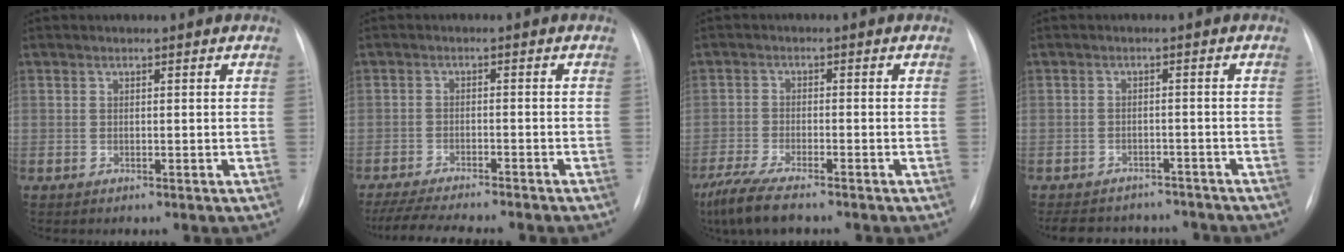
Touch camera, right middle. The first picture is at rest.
{"total": 12.1, "force": [-10.6, 1.2, 5.7], "torque": [-0.083, -0.014, -0.154]}
{"total": 7.5, "force": [-5.8, 1.1, 4.6], "torque": [-0.091, -0.022, -0.100]}
{"total": 11.0, "force": [-9.8, 4.5, 2.3], "torque": [-0.038, 0.015, -0.118]}